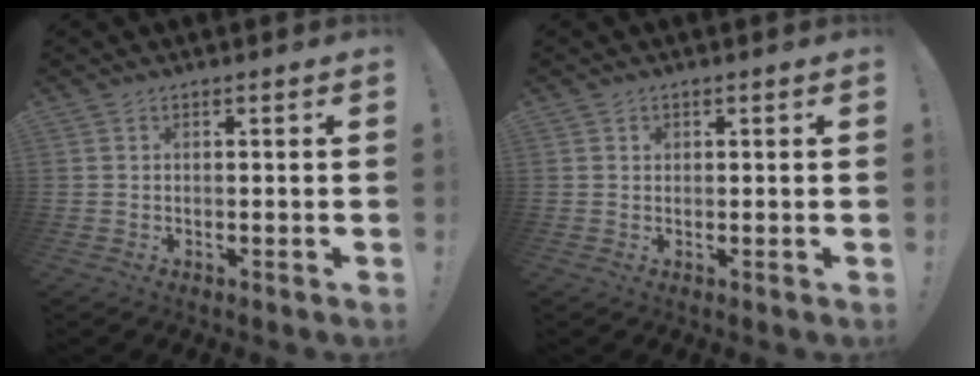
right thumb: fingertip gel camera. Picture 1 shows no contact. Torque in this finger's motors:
{"motor_torque": [-0.05, 0.23, -0.08, 0.20, 0.00]}